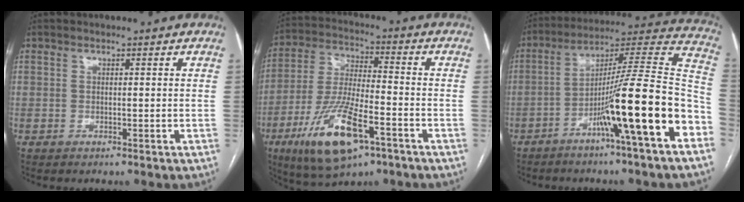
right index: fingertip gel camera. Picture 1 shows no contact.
{"total": 15.7, "force": [-7.8, 4.3, 12.9], "torque": [-0.266, -0.017, -0.133]}
{"total": 19.6, "force": [-8.1, -0.7, 17.8], "torque": [-0.255, 0.009, -0.136]}